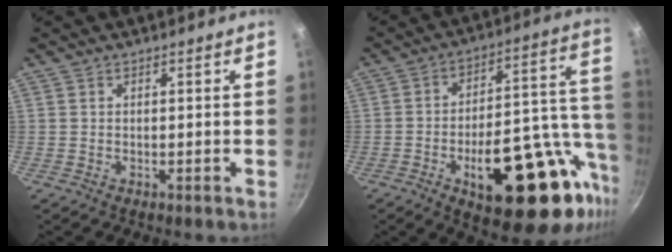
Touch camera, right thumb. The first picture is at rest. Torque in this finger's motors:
{"motor_torque": [2.86, 2.15, 2.10, -0.67, 0.33]}